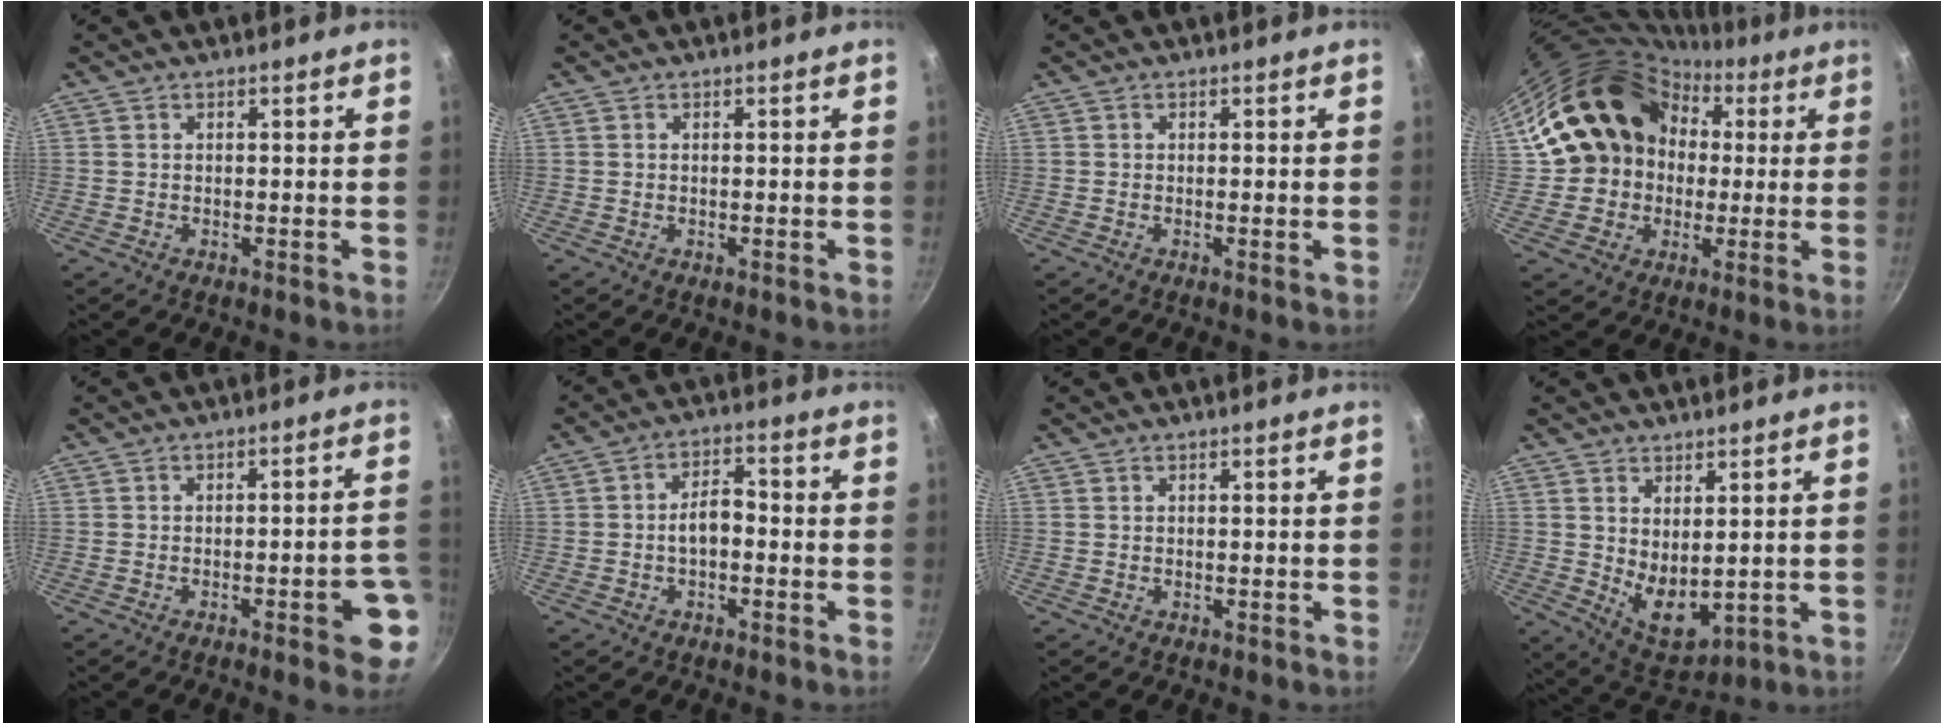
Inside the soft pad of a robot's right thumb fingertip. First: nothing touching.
{"total": 0.0}
{"total": 0.8, "force": [-0.2, 0.1, 0.7], "torque": [-0.013, -0.001, -0.005]}
{"total": 18.4, "force": [2.6, 16.2, 8.5], "torque": [-0.123, 0.049, 0.047]}
{"total": 8.4, "force": [-3.3, 2.4, 7.4], "torque": [-0.061, 0.032, -0.035]}
{"total": 5.2, "force": [-1.2, 3.0, 4.0], "torque": [-0.052, 0.026, -0.025]}
{"total": 0.0}
{"total": 8.2, "force": [1.6, 4.6, 6.6], "torque": [-0.088, -0.032, 0.049]}